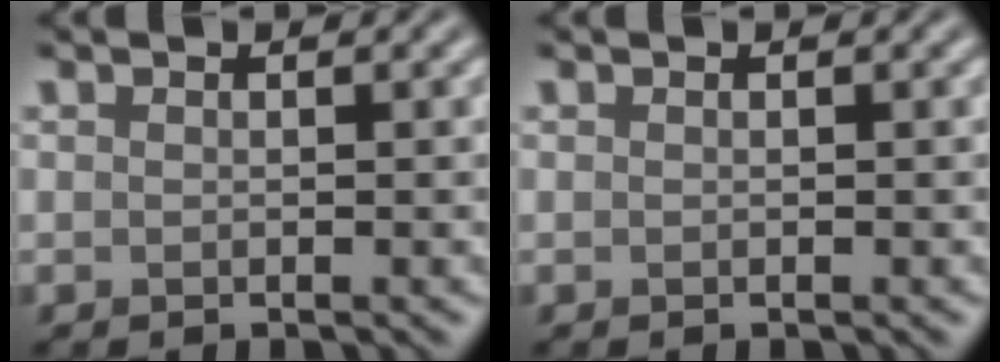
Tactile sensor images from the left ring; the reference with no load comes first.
{"total": 0.0}